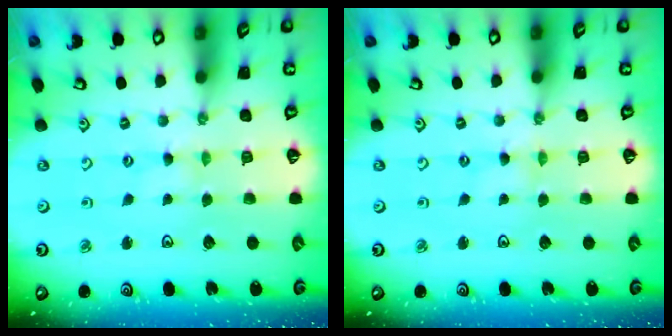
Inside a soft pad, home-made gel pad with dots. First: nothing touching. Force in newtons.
{"total": 0.0}